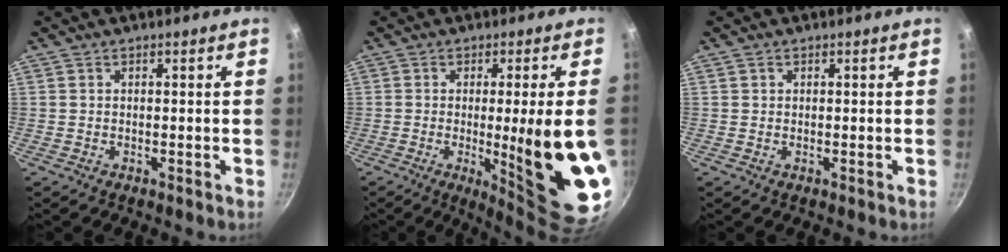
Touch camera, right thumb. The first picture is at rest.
{"total": 17.2, "force": [-2.3, 1.9, 17.0], "torque": [-0.229, -0.018, -0.016]}
{"total": 0.5, "force": [0.2, 0.5, 0.1], "torque": [0.000, 0.002, 0.002]}